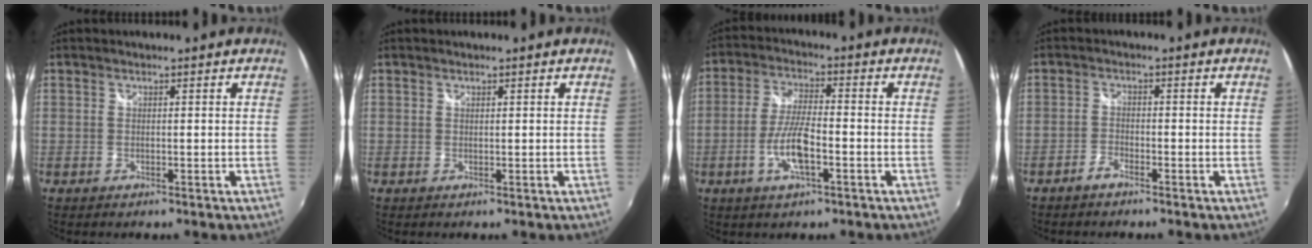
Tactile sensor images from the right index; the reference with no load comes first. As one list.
[{"total": 0.0}, {"total": 8.0, "force": [-3.0, 1.9, 7.2], "torque": [-0.148, -0.002, -0.057]}, {"total": 2.1, "force": [-1.8, 0.6, 0.8], "torque": [-0.026, 0.004, -0.037]}]